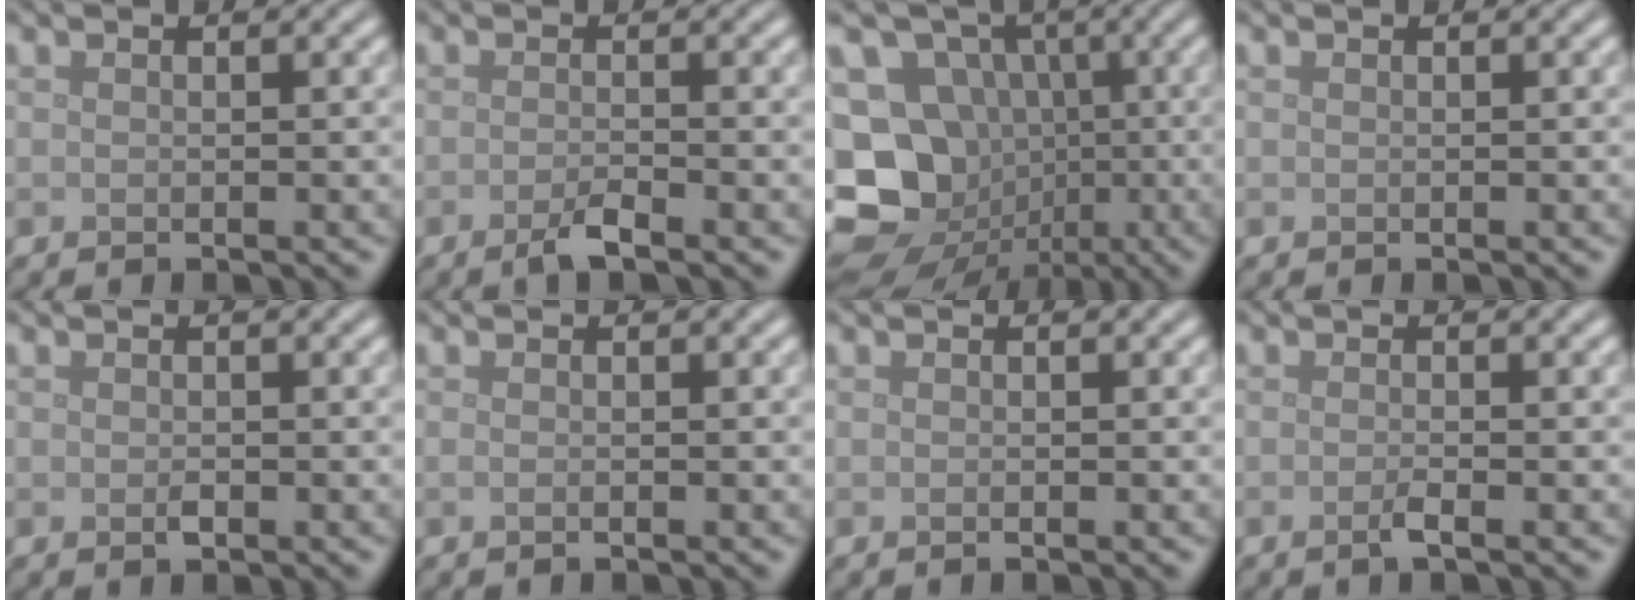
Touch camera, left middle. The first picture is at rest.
{"total": 1.9, "force": [-1.1, 0.3, 1.4], "torque": [-0.024, 0.002, -0.026]}
{"total": 18.0, "force": [-4.4, 16.4, 6.1], "torque": [-0.158, -0.012, -0.091]}
{"total": 0.0}
{"total": 0.6, "force": [-0.2, 0.3, 0.5], "torque": [-0.012, 0.000, -0.003]}
{"total": 0.6, "force": [-0.2, 0.3, 0.6], "torque": [-0.007, -0.002, -0.006]}
{"total": 0.0}
{"total": 1.2, "force": [-0.5, 0.2, 1.0], "torque": [-0.019, -0.001, -0.013]}